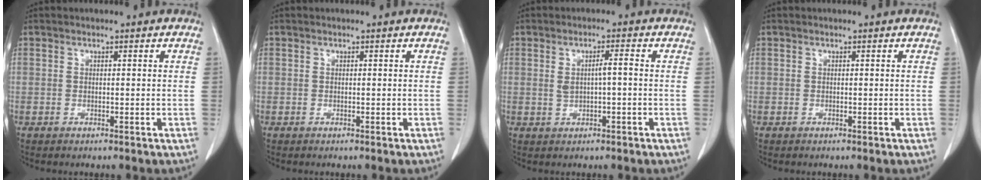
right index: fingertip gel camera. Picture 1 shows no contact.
{"total": 0.0}
{"total": 3.5, "force": [0.2, 0.9, 3.4], "torque": [-0.067, 0.012, 0.009]}
{"total": 0.0}